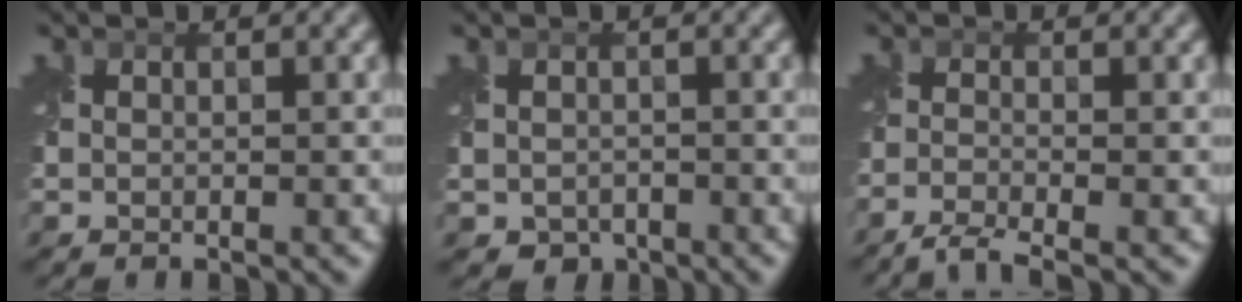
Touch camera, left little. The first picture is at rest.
{"total": 2.1, "force": [-1.1, 1.6, 0.7], "torque": [-0.017, -0.014, -0.021]}
{"total": 2.9, "force": [-2.3, 0.4, 1.6], "torque": [-0.033, -0.010, -0.061]}